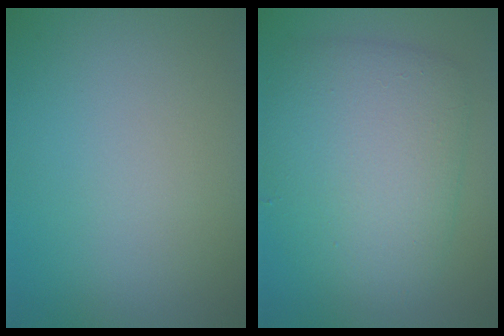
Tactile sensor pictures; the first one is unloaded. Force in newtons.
{"total": 7.2, "press": 7.2, "slide": 0.1}